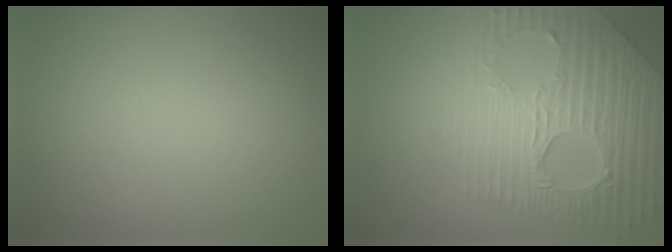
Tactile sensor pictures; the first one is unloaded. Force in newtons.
{"total": 9.0, "press": 6.2, "slide": 6.6}